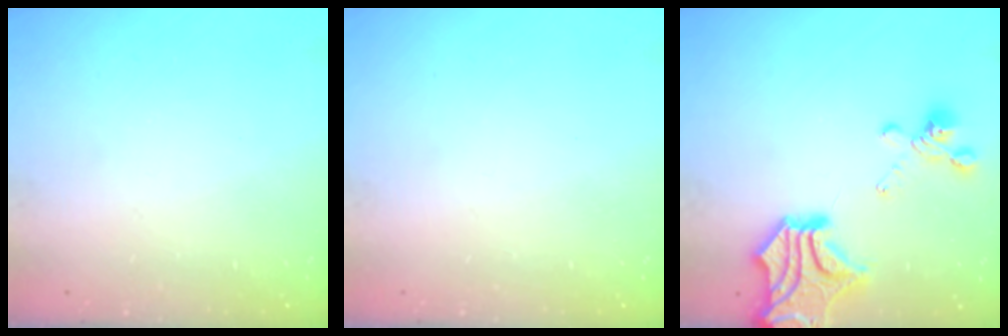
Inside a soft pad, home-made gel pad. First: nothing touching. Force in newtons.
{"total": 0.0}
{"total": 8.8, "press": 8.3, "slide": 3.0}